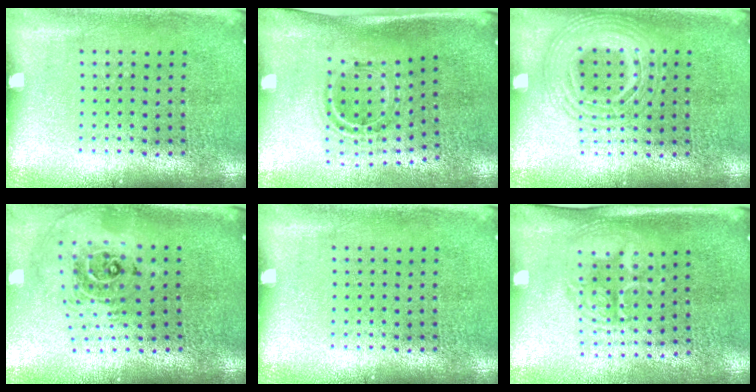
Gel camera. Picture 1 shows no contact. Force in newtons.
{"total": 1.1, "press": 1.0, "slide": 0.4}
{"total": 2.3, "press": 2.3, "slide": 0.3}
{"total": 2.2, "press": 1.6, "slide": 1.5}
{"total": 0.0}
{"total": 1.7, "press": 1.4, "slide": 1.0}